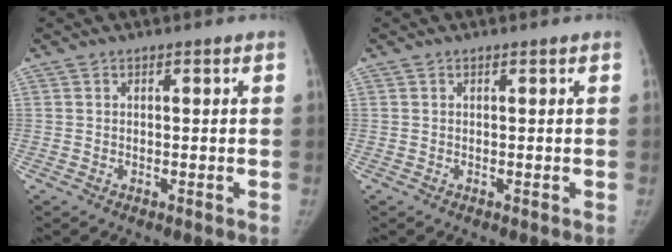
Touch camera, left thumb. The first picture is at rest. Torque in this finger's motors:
{"motor_torque": [0.19, 0.00, 0.25, -0.31, 0.04]}